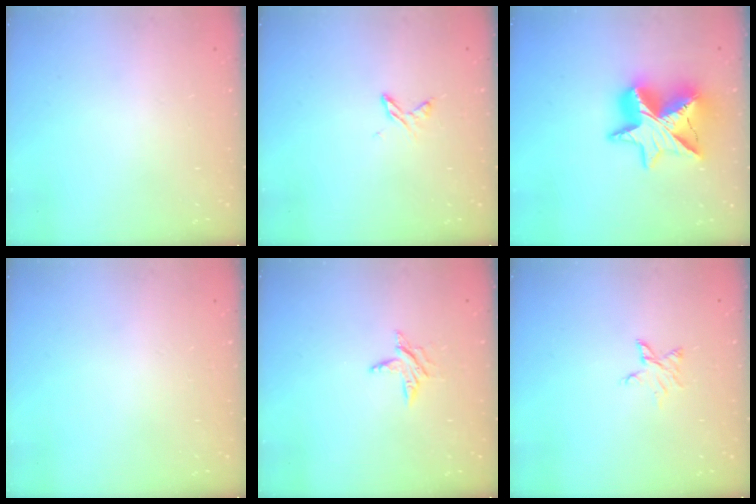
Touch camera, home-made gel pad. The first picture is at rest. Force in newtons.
{"total": 4.0, "press": 3.9, "slide": 0.6}
{"total": 17.1, "press": 17.0, "slide": 1.4}
{"total": 0.0}
{"total": 5.5, "press": 5.5, "slide": 0.5}
{"total": 3.8, "press": 3.8, "slide": 0.4}